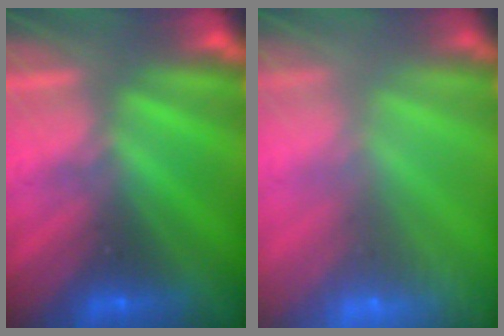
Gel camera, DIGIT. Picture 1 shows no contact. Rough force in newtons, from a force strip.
{"total": 8.8}